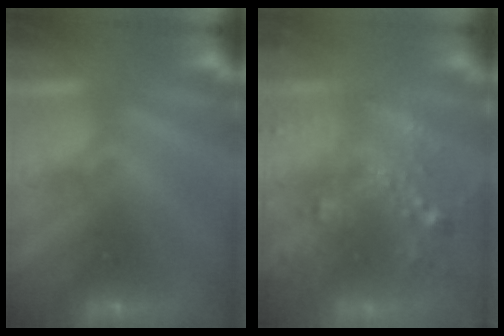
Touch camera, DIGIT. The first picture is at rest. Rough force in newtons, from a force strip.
{"total": 8.1}